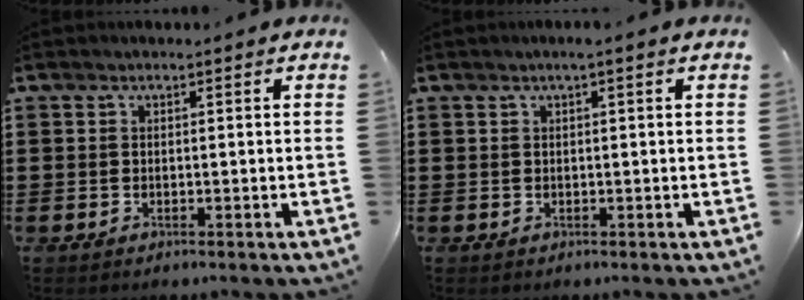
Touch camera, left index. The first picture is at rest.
{"total": 0.8, "force": [0.2, -0.1, 0.8], "torque": [-0.013, -0.003, 0.004]}